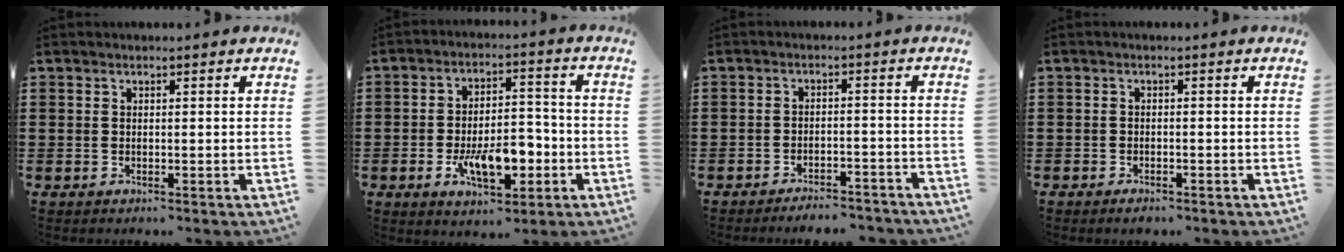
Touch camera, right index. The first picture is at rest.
{"total": 9.4, "force": [-3.1, 4.8, 7.5], "torque": [-0.130, -0.001, -0.054]}
{"total": 3.3, "force": [-3.3, 0.1, 0.3], "torque": [-0.009, 0.001, -0.067]}
{"total": 1.0, "force": [-1.0, 0.2, 0.2], "torque": [-0.006, 0.000, -0.020]}